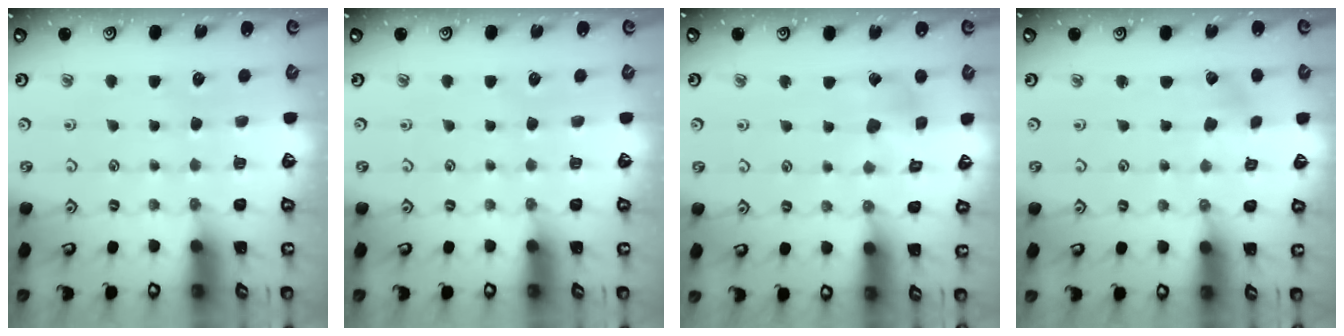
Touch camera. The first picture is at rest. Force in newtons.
{"total": 0.0}
{"total": 6.6, "press": 6.5, "slide": 0.6}
{"total": 1.6, "press": 1.6, "slide": 0.1}